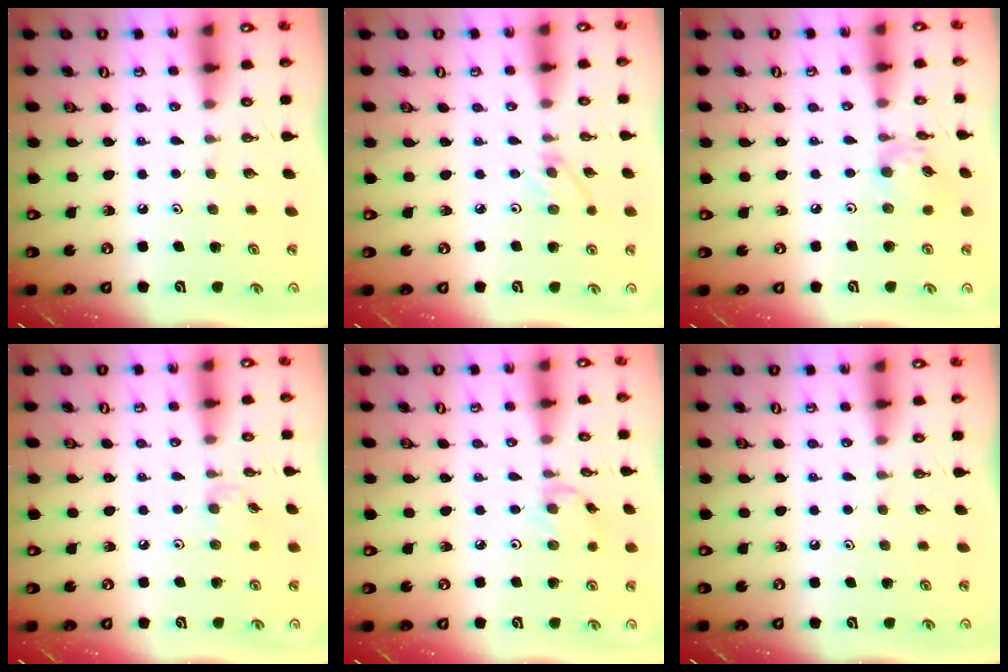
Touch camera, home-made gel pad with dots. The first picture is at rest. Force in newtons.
{"total": 1.9, "press": 1.9, "slide": 0.3}
{"total": 6.9, "press": 6.9, "slide": 0.3}
{"total": 2.9, "press": 2.8, "slide": 0.5}
{"total": 0.7, "press": 0.6, "slide": 0.4}
{"total": 0.0}